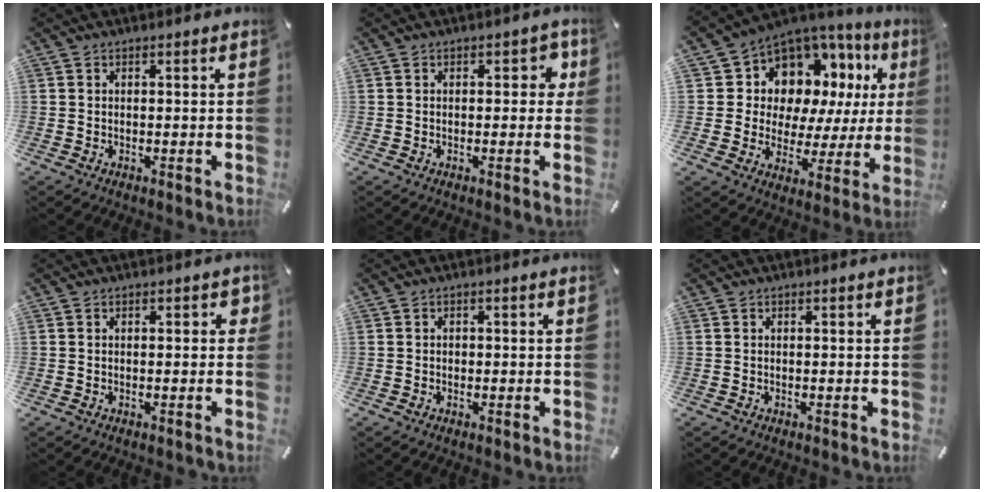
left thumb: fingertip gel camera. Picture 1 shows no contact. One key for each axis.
{"total": 3.7, "fx": 0.5, "fy": 2.4, "fz": 2.8, "tx": -0.026, "ty": 0.000, "tz": 0.000}
{"total": 10.1, "fx": 6.0, "fy": 7.7, "fz": 2.6, "tx": -0.053, "ty": -0.070, "tz": 0.110}
{"total": 1.7, "fx": -0.1, "fy": 1.2, "fz": 1.2, "tx": -0.007, "ty": 0.001, "tz": -0.007}
{"total": 0.8, "fx": -0.2, "fy": 0.7, "fz": 0.3, "tx": -0.006, "ty": 0.004, "tz": -0.007}
{"total": 0.0}